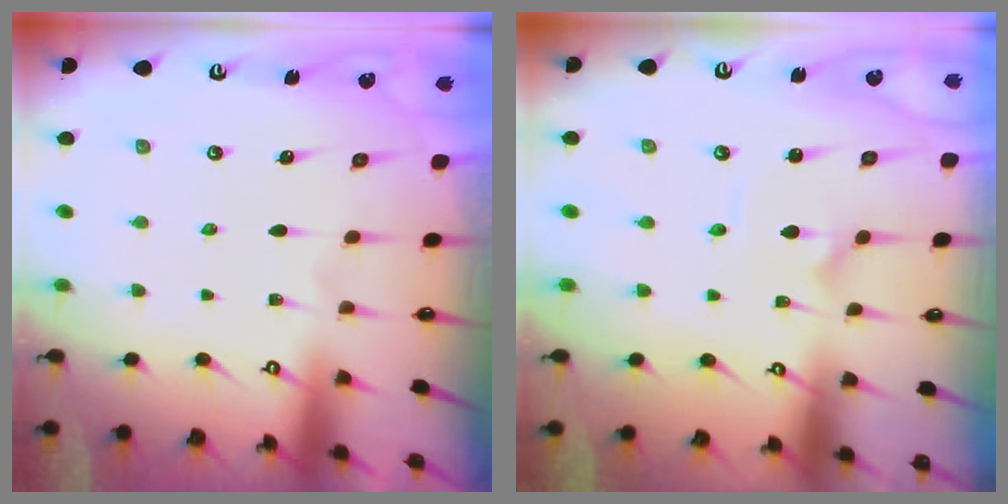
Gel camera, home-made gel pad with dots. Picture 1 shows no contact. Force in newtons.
{"total": 1.4, "press": 1.3, "slide": 0.6}